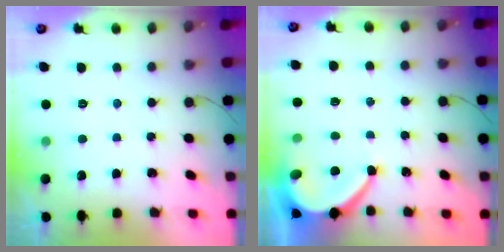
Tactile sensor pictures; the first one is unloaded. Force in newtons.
{"total": 6.9, "press": 6.9, "slide": 0.6}